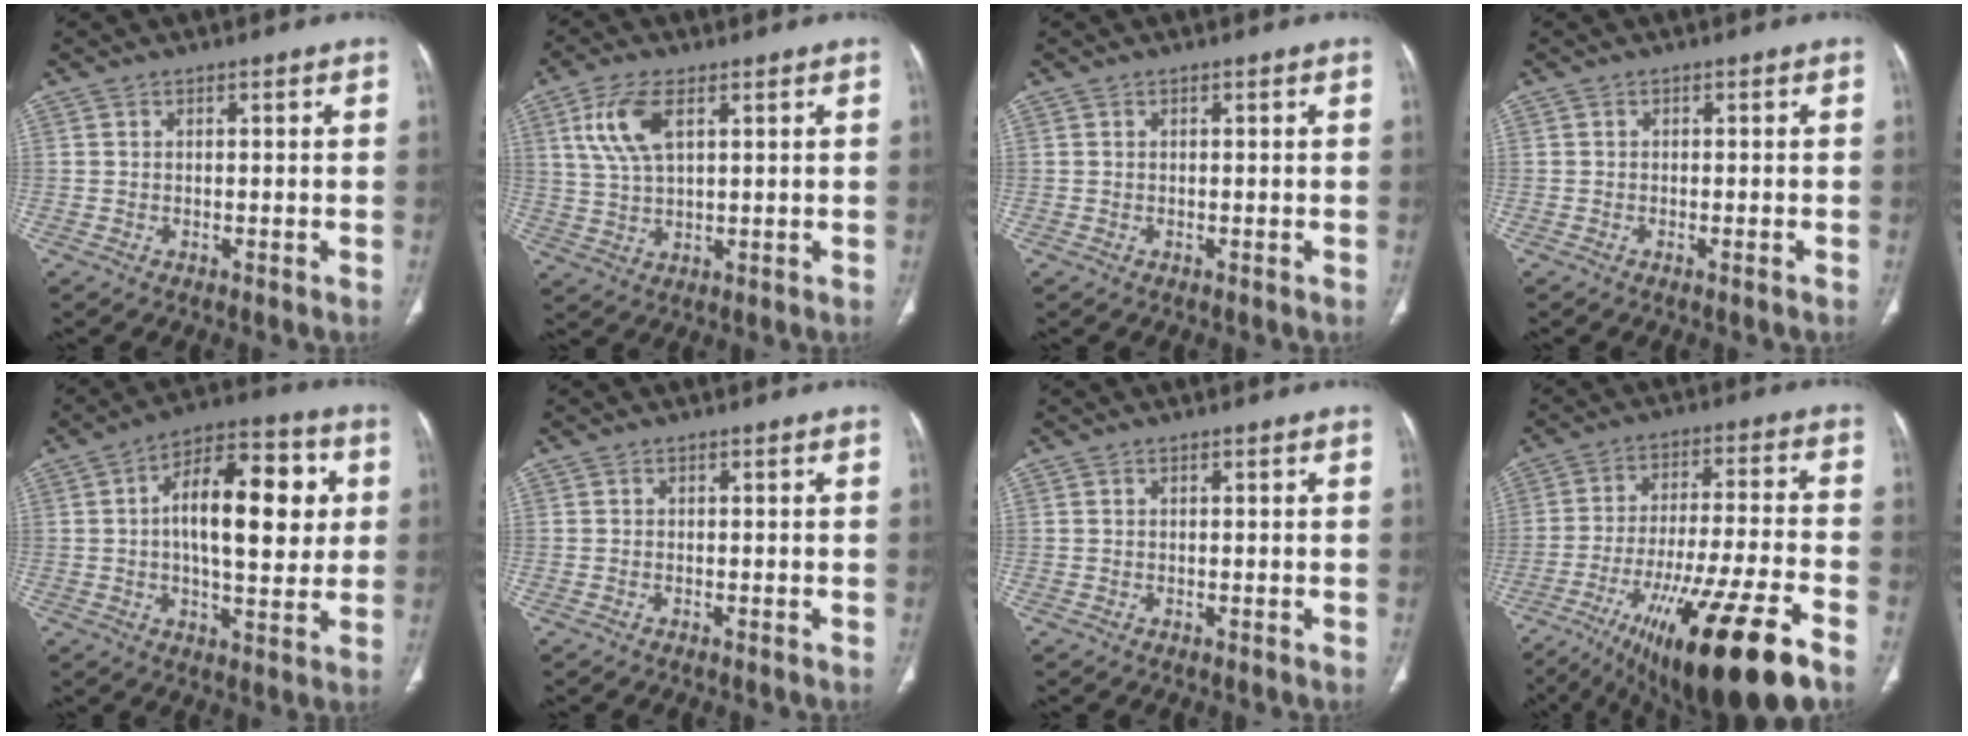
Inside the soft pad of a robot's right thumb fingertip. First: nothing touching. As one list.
[{"total": 8.3, "force": [3.2, 3.8, 6.6], "torque": [-0.144, -0.004, 0.068]}, {"total": 0.0}, {"total": 0.8, "force": [-0.5, 0.0, 0.6], "torque": [-0.015, -0.002, -0.006]}, {"total": 18.3, "force": [2.7, 8.4, 16.0], "torque": [-0.218, 0.017, 0.034]}, {"total": 0.0}, {"total": 0.0}, {"total": 23.0, "force": [-13.6, 3.9, 18.1], "torque": [-0.285, 0.030, -0.217]}]